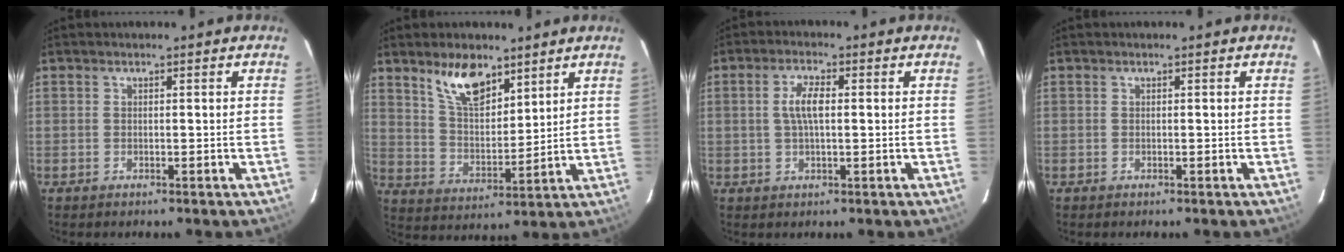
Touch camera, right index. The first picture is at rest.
{"total": 10.2, "force": [7.0, 4.4, 6.0], "torque": [-0.103, 0.003, 0.136]}
{"total": 4.5, "force": [0.5, 1.6, 4.2], "torque": [-0.083, 0.007, 0.011]}
{"total": 0.0}